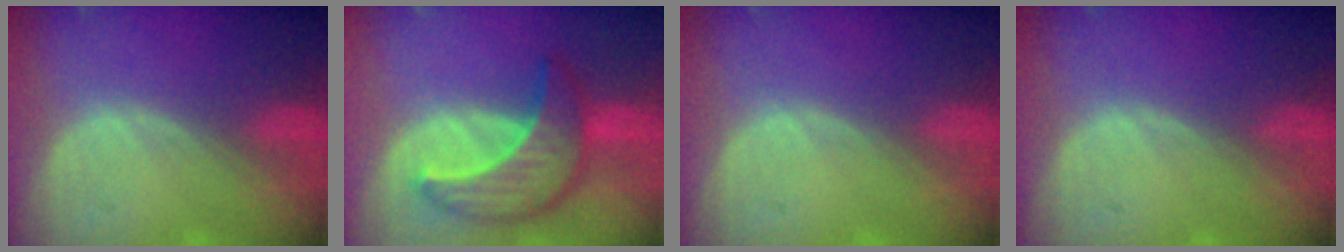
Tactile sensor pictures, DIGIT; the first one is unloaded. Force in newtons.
{"total": 8.8, "press": 8.8, "slide": 0.6}
{"total": 0.0}
{"total": 0.0}